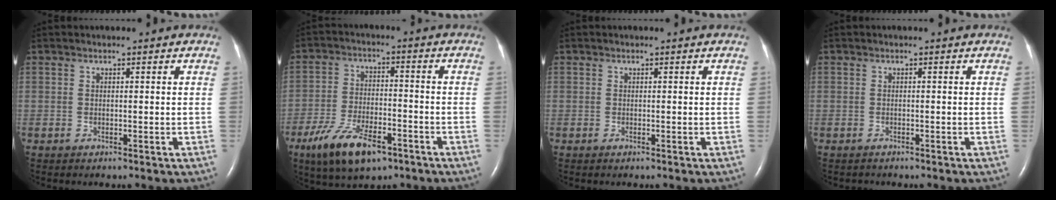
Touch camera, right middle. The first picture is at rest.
{"total": 11.2, "force": [-6.7, 4.3, 7.9], "torque": [-0.153, -0.010, -0.114]}
{"total": 0.0}
{"total": 0.5, "force": [-0.5, 0.2, -0.1], "torque": [-0.009, -0.001, -0.009]}